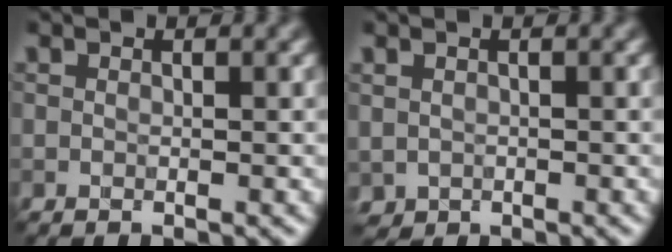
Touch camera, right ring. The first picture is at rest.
{"total": 1.0, "force": [0.0, 1.0, 0.1], "torque": [0.005, -0.006, -0.002]}